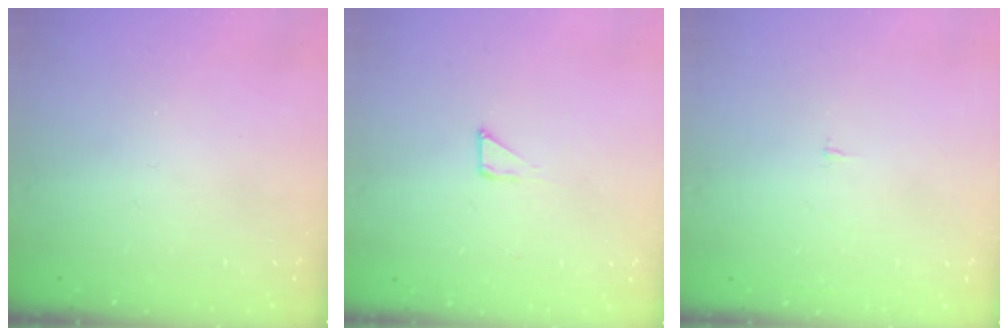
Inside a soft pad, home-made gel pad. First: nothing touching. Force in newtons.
{"total": 3.0, "press": 3.0, "slide": 0.3}
{"total": 1.2, "press": 1.2, "slide": 0.1}